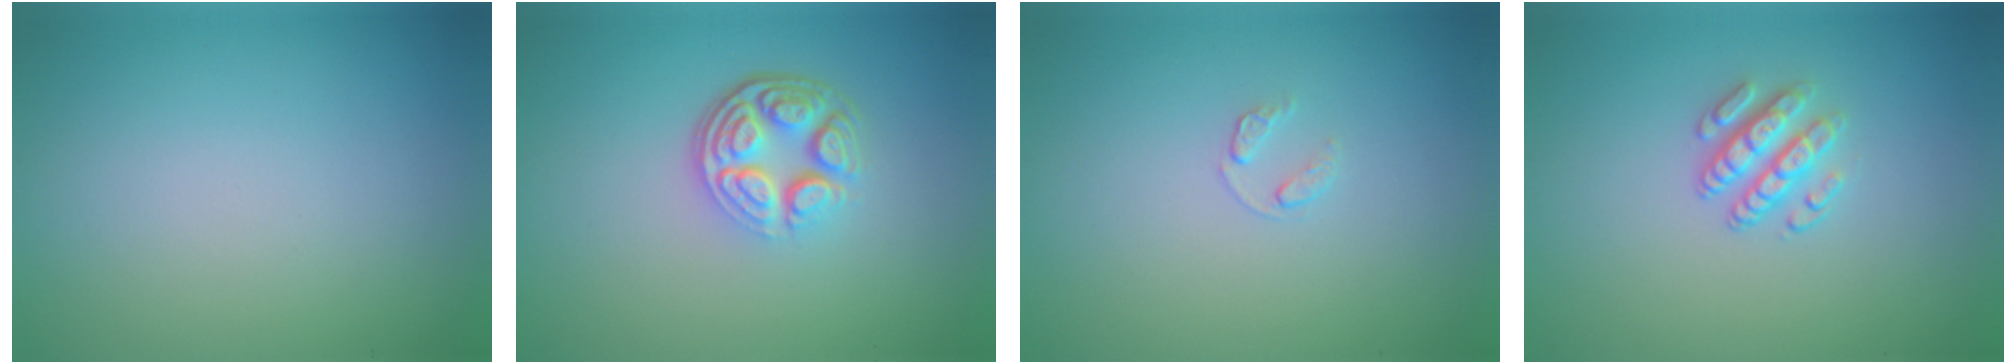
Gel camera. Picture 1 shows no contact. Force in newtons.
{"total": 4.9, "press": 3.4, "slide": 3.5}
{"total": 0.8, "press": 0.5, "slide": 0.6}
{"total": 2.9, "press": 2.5, "slide": 1.4}